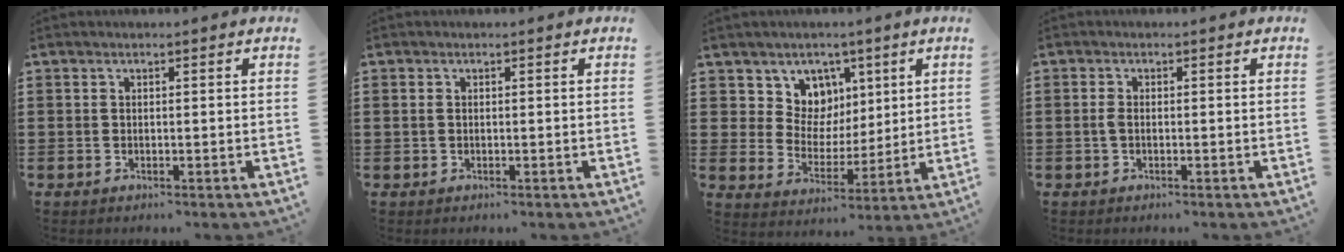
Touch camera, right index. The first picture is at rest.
{"total": 0.8, "force": [0.2, 0.6, 0.5], "torque": [-0.013, 0.004, 0.003]}
{"total": 7.1, "force": [3.8, 6.0, 0.6], "torque": [-0.049, -0.020, 0.071]}
{"total": 1.4, "force": [-0.2, 0.6, 1.3], "torque": [-0.032, -0.002, -0.008]}